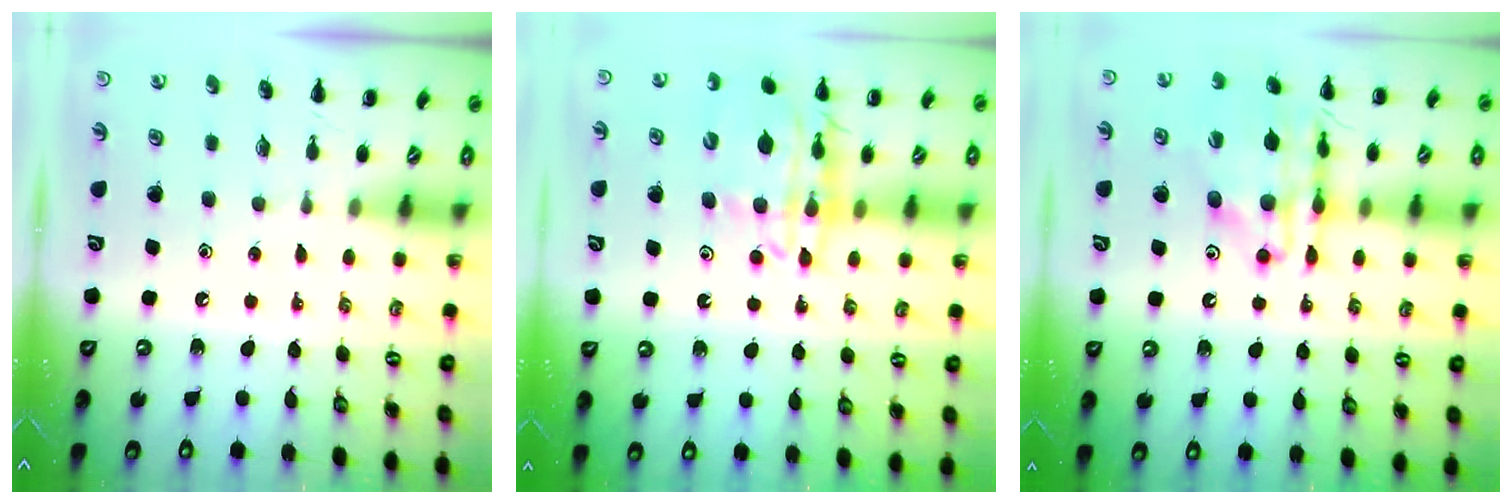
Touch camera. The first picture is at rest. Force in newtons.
{"total": 14.4, "press": 14.0, "slide": 3.4}
{"total": 17.1, "press": 16.8, "slide": 3.4}